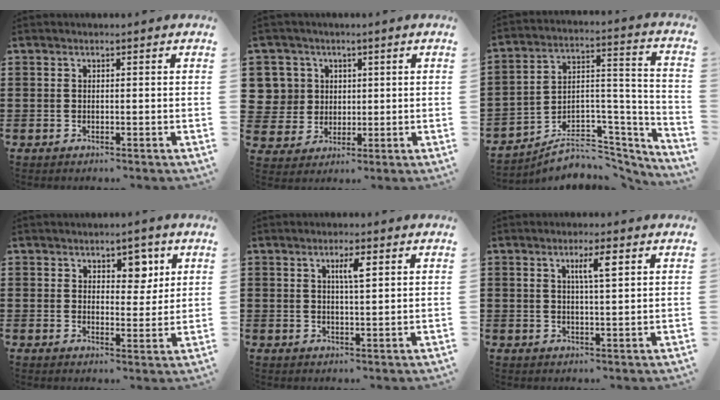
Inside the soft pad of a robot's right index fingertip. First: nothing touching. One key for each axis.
{"total": 6.0, "fx": 1.7, "fy": 5.8, "fz": 0.3, "tx": -0.039, "ty": 0.016, "tz": 0.033}
{"total": 5.6, "fx": -4.4, "fy": 3.2, "fz": 1.4, "tx": -0.024, "ty": 0.001, "tz": -0.080}
{"total": 5.0, "fx": 2.9, "fy": 2.4, "fz": 3.2, "tx": -0.039, "ty": -0.002, "tz": 0.044}
{"total": 3.1, "fx": 1.2, "fy": 0.6, "fz": 2.8, "tx": -0.049, "ty": 0.001, "tz": 0.016}
{"total": 4.0, "fx": 1.6, "fy": 0.7, "fz": 3.6, "tx": -0.068, "ty": 0.004, "tz": 0.022}